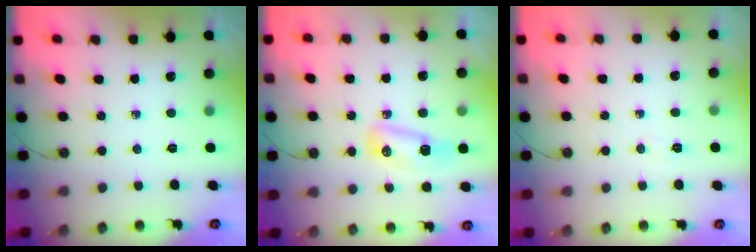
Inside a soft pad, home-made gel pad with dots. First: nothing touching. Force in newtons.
{"total": 8.2, "press": 8.2, "slide": 0.9}
{"total": 3.1, "press": 3.0, "slide": 0.7}